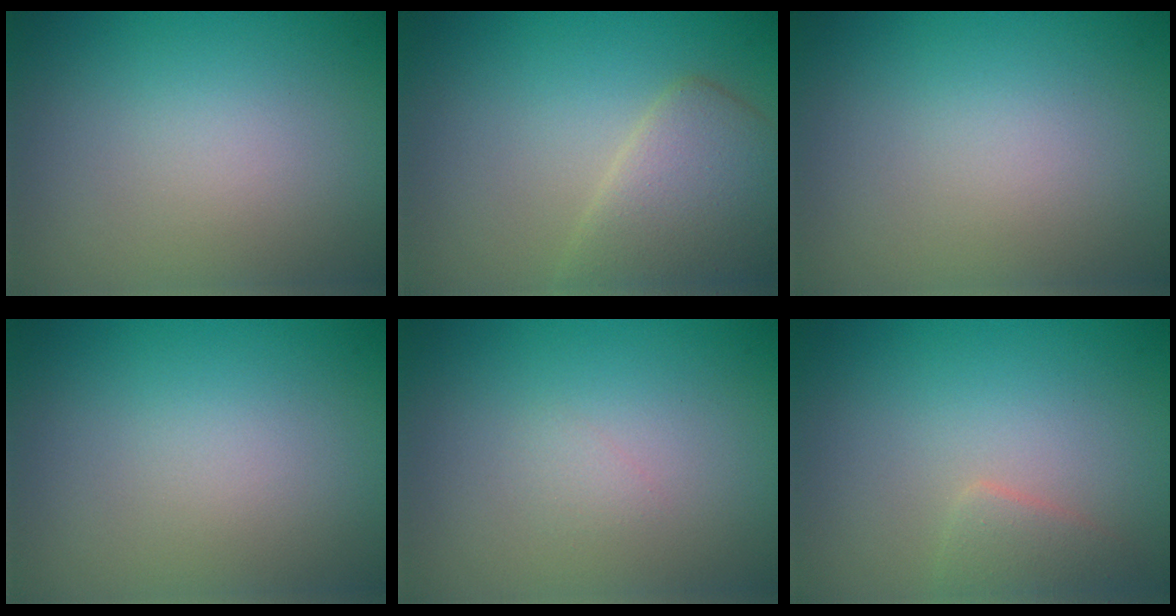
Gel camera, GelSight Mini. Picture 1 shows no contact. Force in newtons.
{"total": 4.4, "press": 4.4, "slide": 0.2}
{"total": 0.0}
{"total": 0.0}
{"total": 0.6, "press": 0.6, "slide": 0.1}
{"total": 1.6, "press": 1.6, "slide": 0.0}